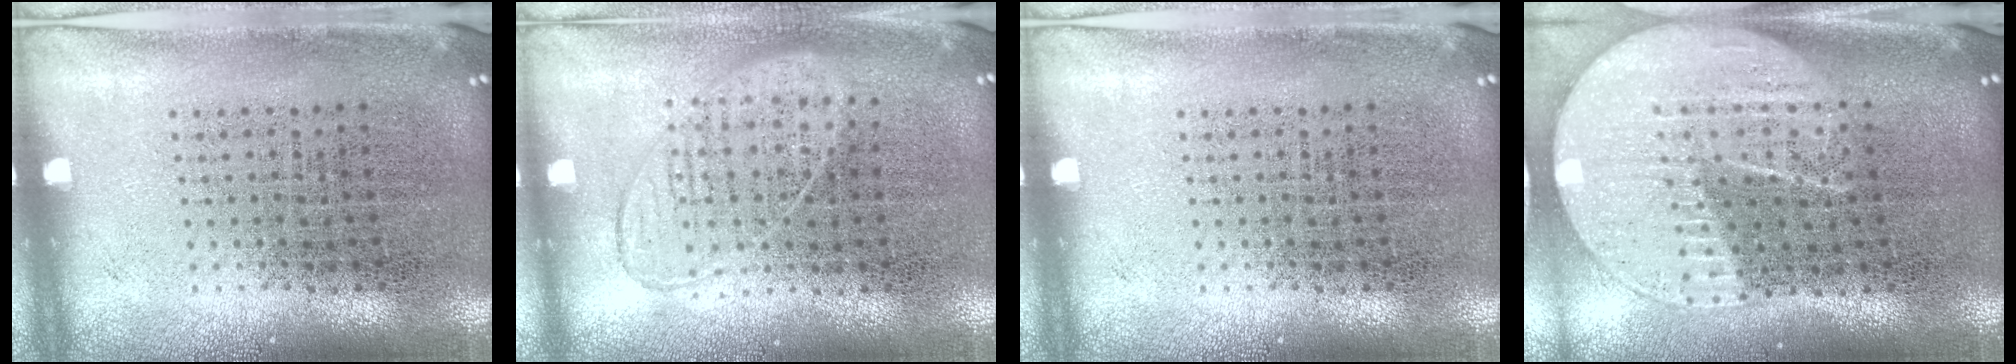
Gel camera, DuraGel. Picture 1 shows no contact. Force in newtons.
{"total": 0.9, "press": 0.8, "slide": 0.4}
{"total": 0.0}
{"total": 2.2, "press": 2.0, "slide": 1.1}